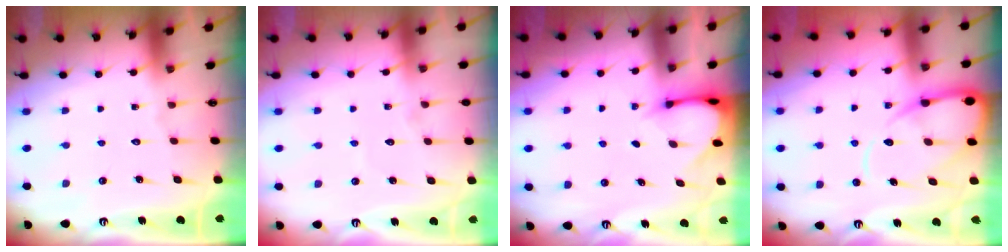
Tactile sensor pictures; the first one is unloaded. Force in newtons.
{"total": 2.6, "press": 2.6, "slide": 0.2}
{"total": 2.9, "press": 2.8, "slide": 0.3}
{"total": 11.0, "press": 10.9, "slide": 1.3}